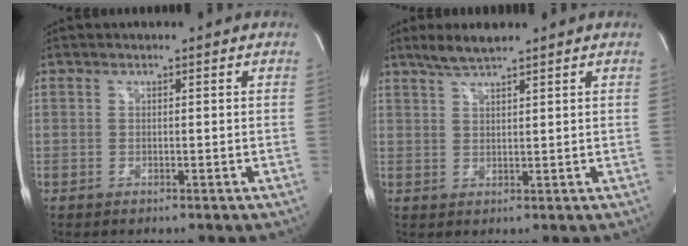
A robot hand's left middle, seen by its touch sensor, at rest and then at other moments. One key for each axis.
{"total": 3.9, "fx": 3.3, "fy": 0.1, "fz": 2.2, "tx": -0.054, "ty": 0.006, "tz": 0.065}